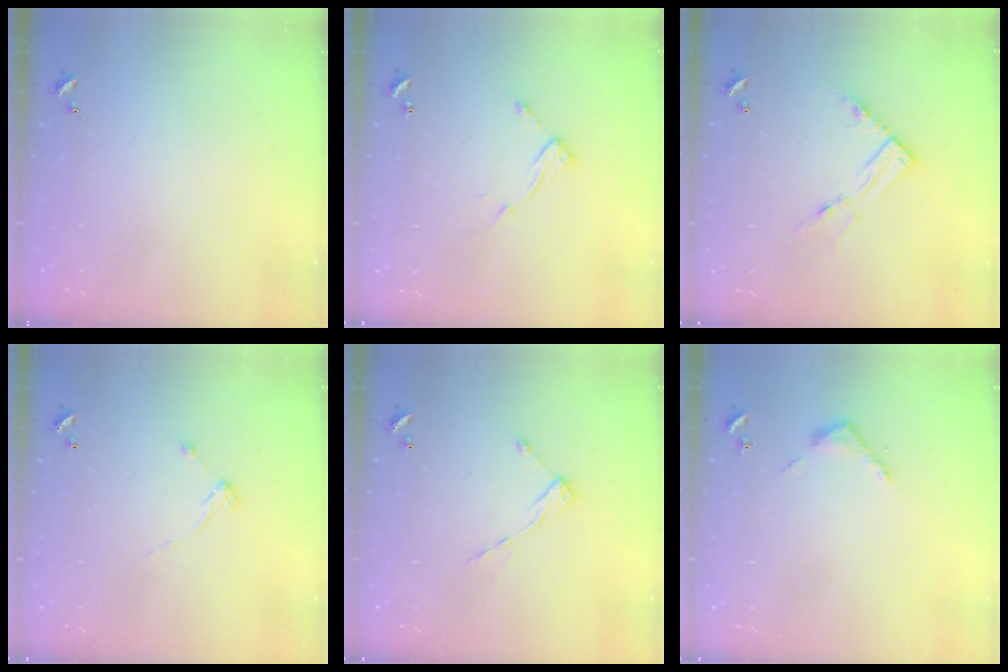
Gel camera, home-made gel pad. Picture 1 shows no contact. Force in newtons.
{"total": 8.6, "press": 8.6, "slide": 0.4}
{"total": 11.2, "press": 11.2, "slide": 0.9}
{"total": 5.4, "press": 5.4, "slide": 0.3}
{"total": 8.2, "press": 8.2, "slide": 0.5}
{"total": 3.6, "press": 3.6, "slide": 0.2}